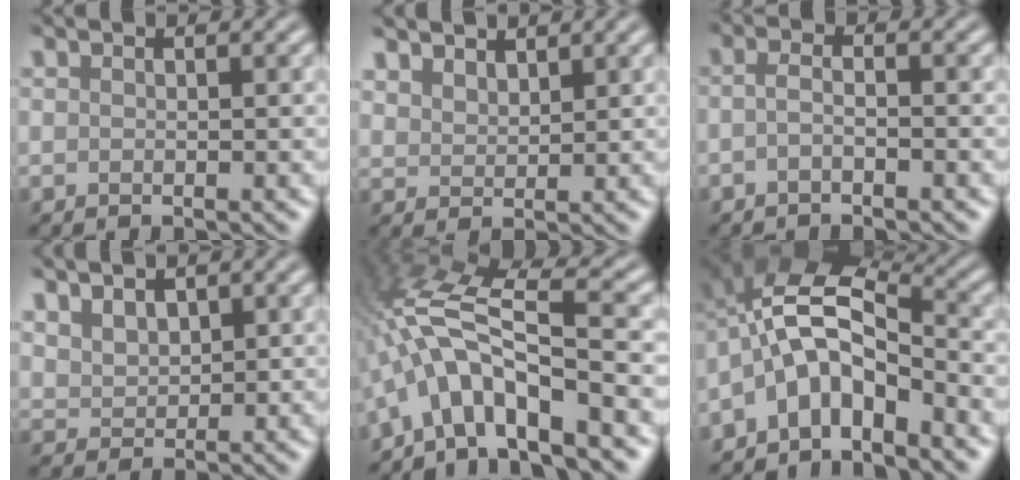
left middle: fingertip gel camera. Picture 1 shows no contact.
{"total": 3.1, "force": [3.0, 0.6, 0.2], "torque": [-0.013, 0.008, 0.069]}
{"total": 1.2, "force": [-0.9, 0.1, 0.8], "torque": [-0.021, 0.008, -0.013]}
{"total": 2.7, "force": [2.3, 1.2, 0.8], "torque": [-0.024, 0.024, 0.050]}
{"total": 8.8, "force": [-3.7, 2.3, 7.6], "torque": [-0.148, 0.034, -0.061]}
{"total": 6.9, "force": [-2.9, 3.2, 5.4], "torque": [-0.105, 0.026, -0.060]}